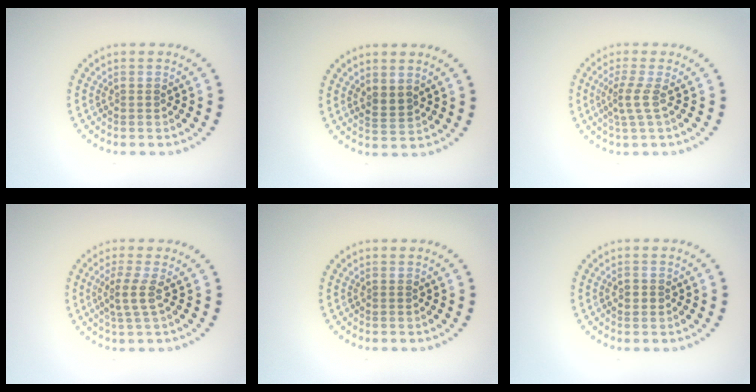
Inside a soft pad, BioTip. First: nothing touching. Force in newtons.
{"total": 1.5, "press": 1.3, "slide": 0.8}
{"total": 2.0, "press": 1.3, "slide": 1.6}
{"total": 2.2, "press": 1.6, "slide": 1.5}
{"total": 0.0}
{"total": 0.9, "press": 0.8, "slide": 0.3}